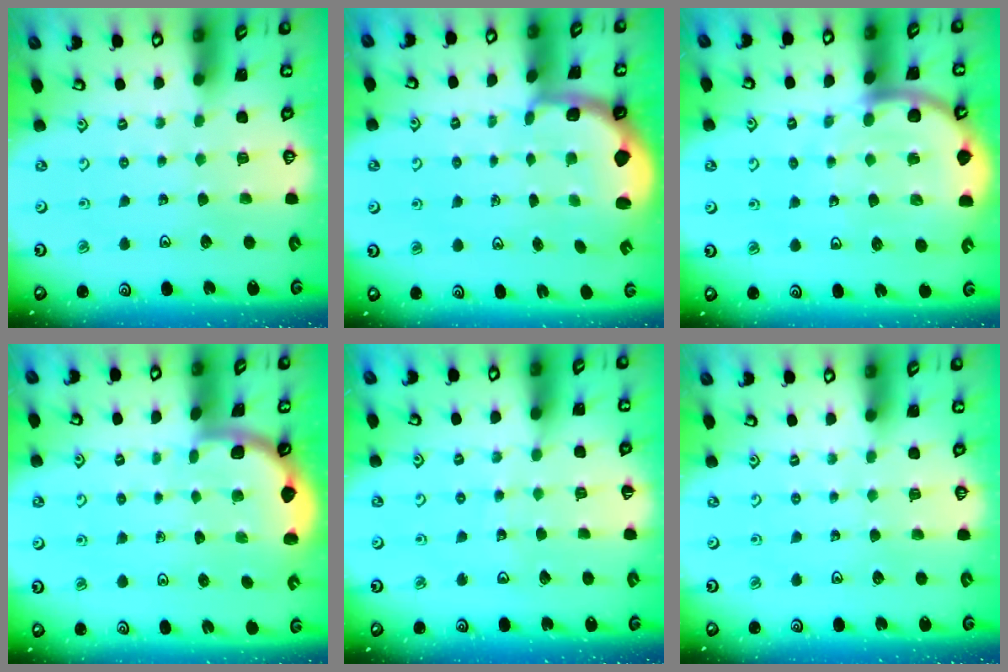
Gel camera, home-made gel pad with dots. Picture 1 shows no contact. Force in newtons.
{"total": 2.4, "press": 1.1, "slide": 2.1}
{"total": 8.3, "press": 8.2, "slide": 1.0}
{"total": 1.7, "press": 1.7, "slide": 0.0}
{"total": 5.4, "press": 5.3, "slide": 0.5}
{"total": 0.0}